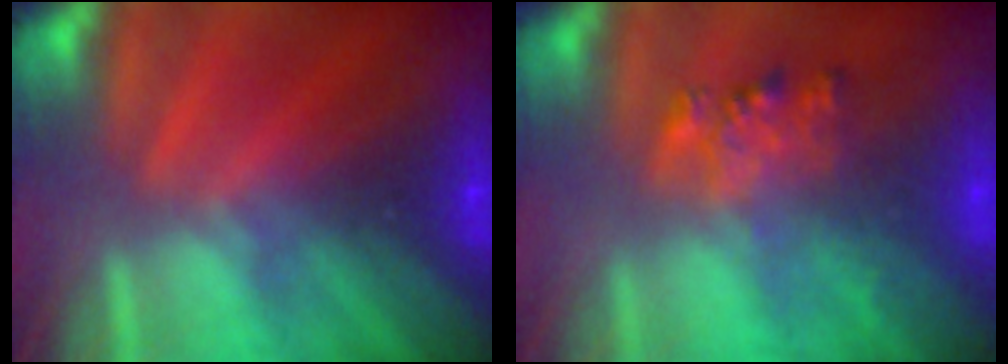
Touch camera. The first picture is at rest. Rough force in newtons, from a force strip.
{"total": 2.2}